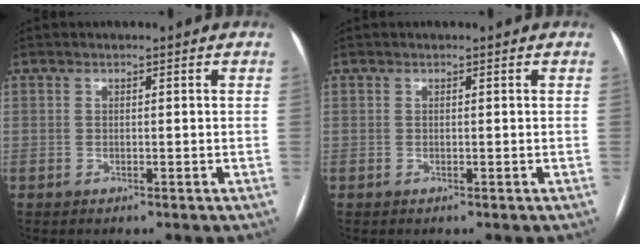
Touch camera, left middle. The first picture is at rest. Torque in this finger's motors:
{"motor_torque": [-0.02, -0.02, 0.00, 0.00]}